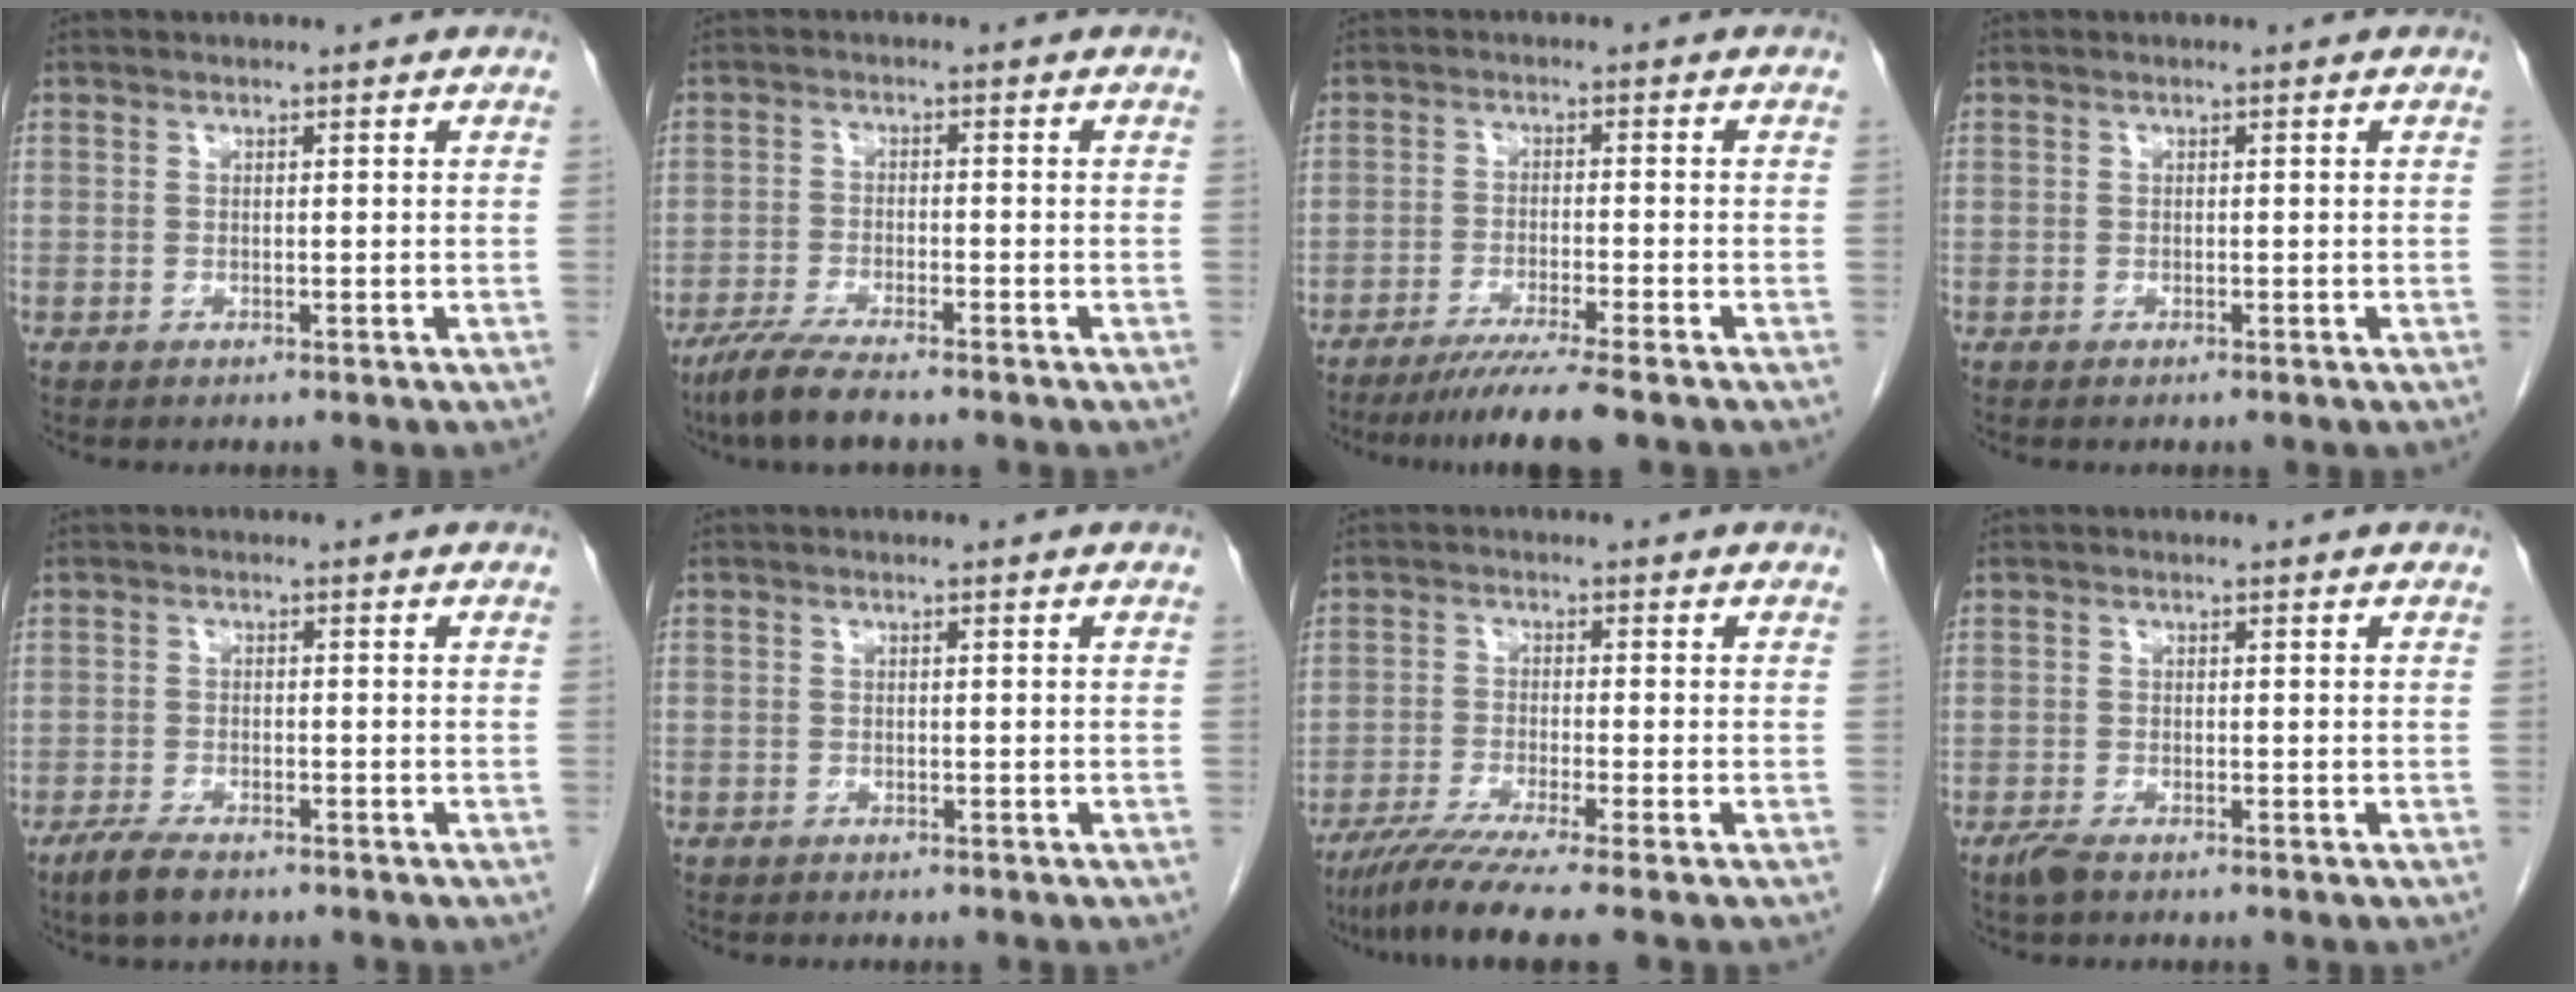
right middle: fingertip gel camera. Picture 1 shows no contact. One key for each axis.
{"total": 6.6, "fx": -5.2, "fy": 0.6, "fz": 4.1, "tx": -0.078, "ty": -0.019, "tz": -0.090}
{"total": 7.4, "fx": -5.9, "fy": -1.2, "fz": 4.3, "tx": -0.063, "ty": -0.024, "tz": -0.097}
{"total": 0.0}
{"total": 4.4, "fx": -3.2, "fy": 1.2, "fz": 2.8, "tx": -0.059, "ty": -0.008, "tz": -0.055}
{"total": 0.9, "fx": -0.7, "fy": 0.6, "fz": 0.1, "tx": -0.002, "ty": 0.003, "tz": -0.011}
{"total": 7.9, "fx": -6.2, "fy": -1.4, "fz": 4.7, "tx": -0.076, "ty": -0.030, "tz": -0.105}
{"total": 1.9, "fx": -1.4, "fy": 0.5, "fz": 1.2, "tx": -0.033, "ty": -0.005, "tz": -0.027}